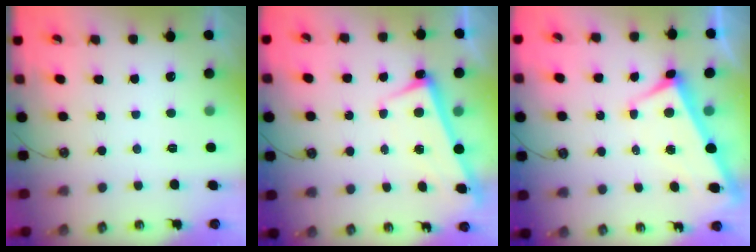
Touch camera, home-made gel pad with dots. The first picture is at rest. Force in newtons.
{"total": 2.8, "press": 2.7, "slide": 0.4}
{"total": 3.0, "press": 2.9, "slide": 0.9}